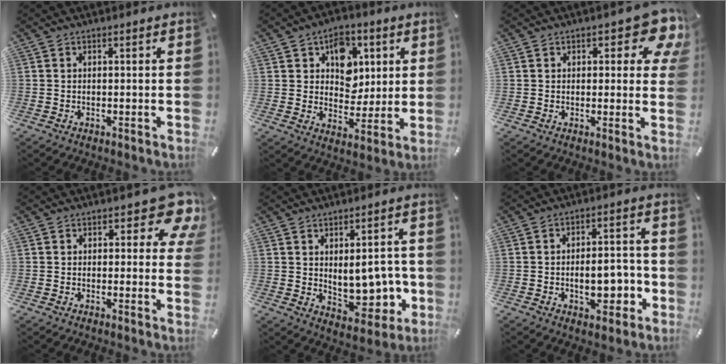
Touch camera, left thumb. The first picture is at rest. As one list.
[{"total": 10.1, "force": [3.6, 8.4, 4.4], "torque": [-0.051, -0.012, 0.063]}, {"total": 8.4, "force": [4.6, 4.2, 5.7], "torque": [-0.053, -0.026, 0.074]}, {"total": 9.1, "force": [4.8, 4.6, 6.2], "torque": [-0.063, -0.028, 0.079]}, {"total": 11.1, "force": [0.7, 6.8, 8.8], "torque": [-0.097, -0.012, 0.022]}, {"total": 10.1, "force": [-2.4, 5.6, 8.1], "torque": [-0.096, 0.006, -0.037]}]